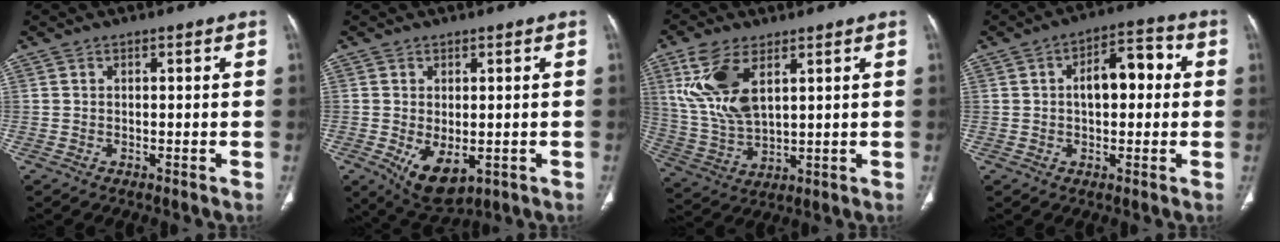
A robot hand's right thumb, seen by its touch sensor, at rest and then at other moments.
{"total": 7.9, "force": [-1.9, 4.4, 6.2], "torque": [-0.096, -0.013, -0.012]}
{"total": 12.7, "force": [5.2, 6.1, 9.8], "torque": [-0.205, -0.017, 0.114]}
{"total": 9.4, "force": [1.0, 5.2, 7.8], "torque": [-0.097, 0.029, 0.010]}